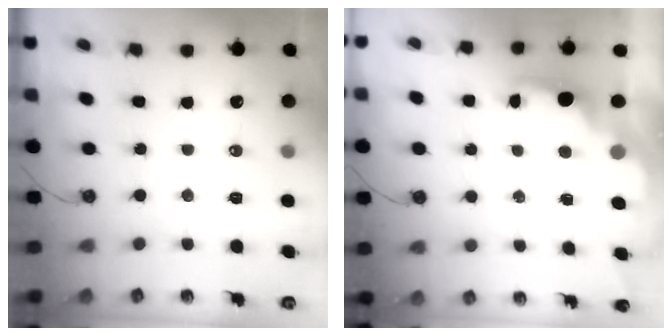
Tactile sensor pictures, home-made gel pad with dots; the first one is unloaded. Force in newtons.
{"total": 2.9, "press": 2.9, "slide": 0.6}